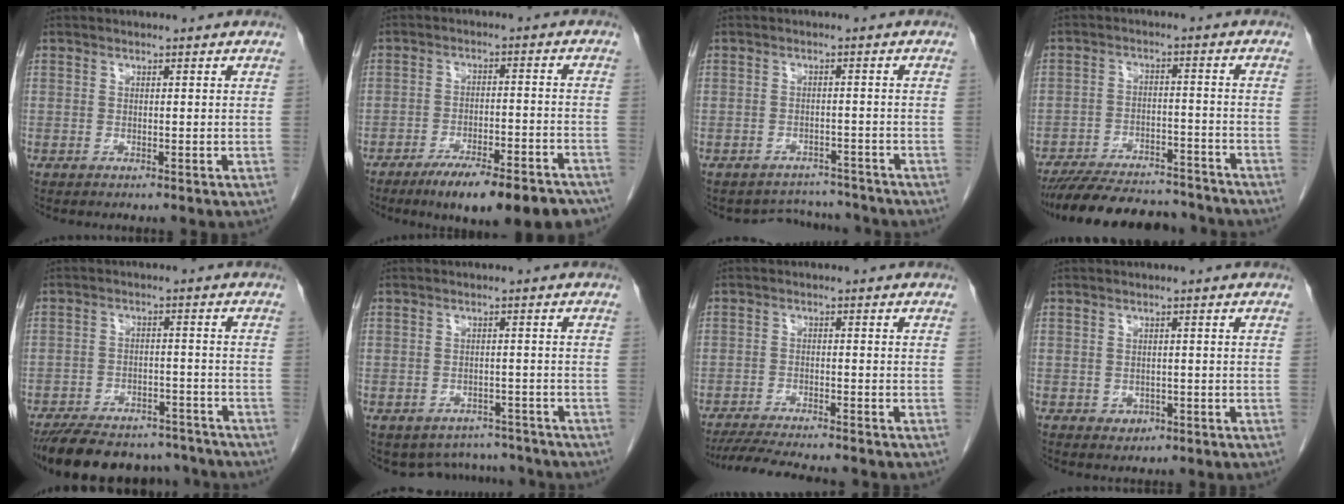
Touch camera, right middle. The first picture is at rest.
{"total": 15.5, "force": [-12.3, 3.3, 8.9], "torque": [-0.082, 0.011, -0.174]}
{"total": 5.0, "force": [-4.7, 1.4, -1.0], "torque": [0.012, 0.017, -0.062]}
{"total": 17.0, "force": [-15.4, 4.1, 5.7], "torque": [-0.110, -0.002, -0.221]}
{"total": 17.7, "force": [-15.4, 6.0, 6.3], "torque": [-0.136, -0.003, -0.216]}
{"total": 6.9, "force": [-6.3, 3.0, -0.1], "torque": [0.011, 0.021, -0.076]}
{"total": 9.9, "force": [-8.9, 0.7, 4.3], "torque": [-0.066, -0.016, -0.137]}
{"total": 1.6, "force": [-0.7, 1.3, 0.6], "torque": [-0.007, 0.004, -0.003]}